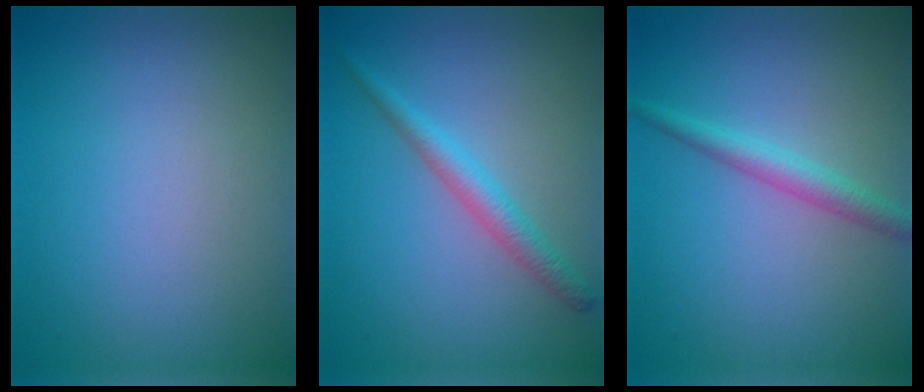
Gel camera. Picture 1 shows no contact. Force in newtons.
{"total": 2.4, "press": 2.4, "slide": 0.1}
{"total": 2.3, "press": 2.3, "slide": 0.0}